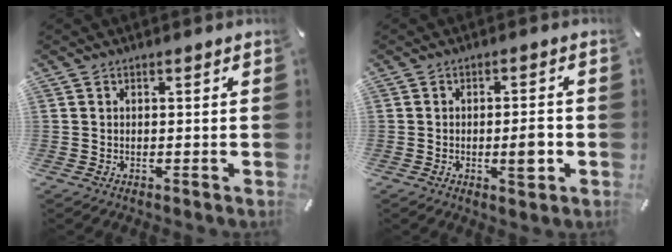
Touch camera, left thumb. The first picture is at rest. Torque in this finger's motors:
{"motor_torque": [0.99, 1.06, 0.58, -0.02, 0.07]}